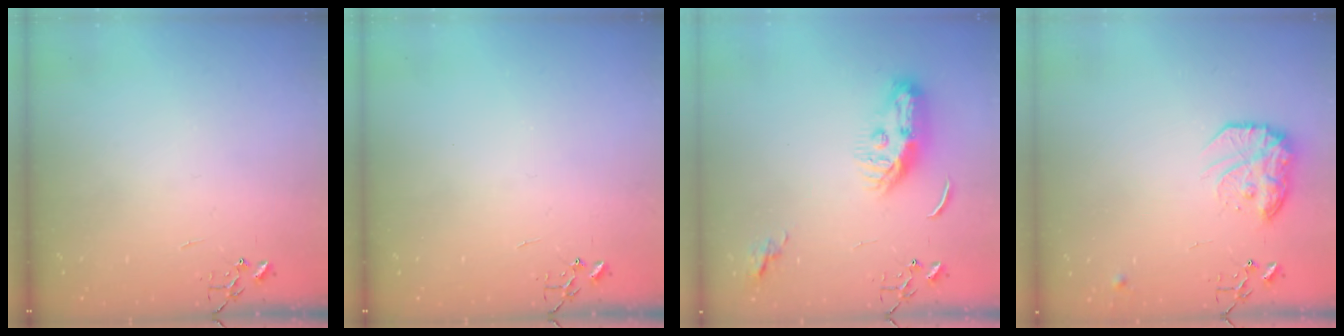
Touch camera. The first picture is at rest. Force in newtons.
{"total": 0.0}
{"total": 9.3, "press": 9.2, "slide": 1.2}
{"total": 15.0, "press": 15.0, "slide": 1.2}